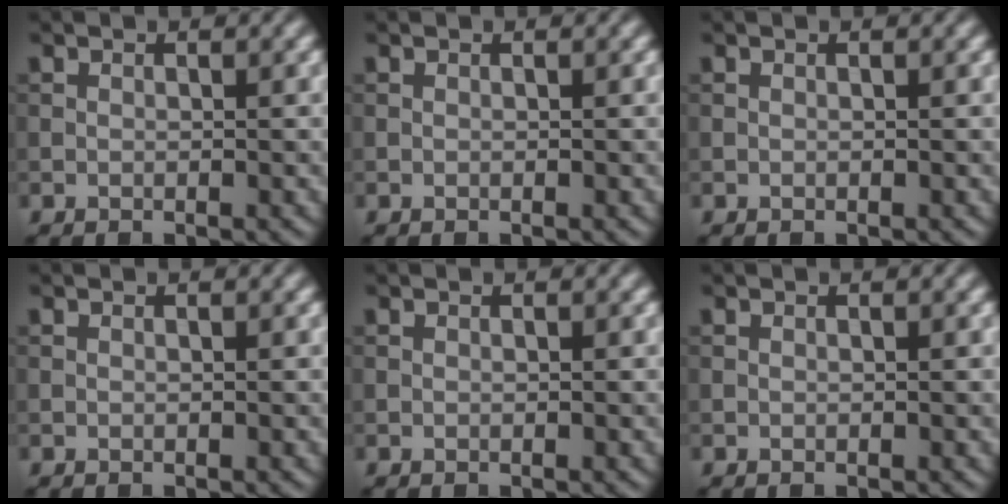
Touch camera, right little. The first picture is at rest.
{"total": 0.0}
{"total": 0.0}
{"total": 0.0}
{"total": 0.0}
{"total": 0.0}